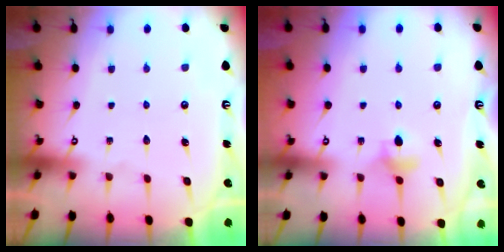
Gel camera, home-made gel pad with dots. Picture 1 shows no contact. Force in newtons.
{"total": 4.7, "press": 4.7, "slide": 0.7}